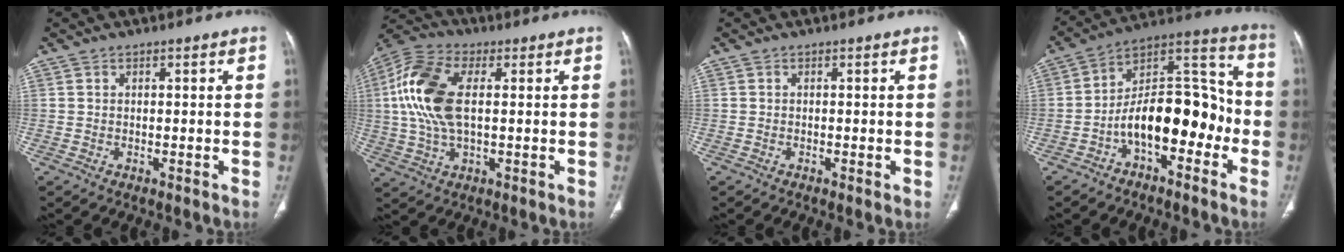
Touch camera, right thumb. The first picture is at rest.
{"total": 14.3, "force": [1.9, 7.5, 12.1], "torque": [-0.273, 0.014, 0.034]}
{"total": 0.7, "force": [-0.2, 0.2, 0.6], "torque": [-0.011, -0.002, -0.003]}
{"total": 17.2, "force": [-5.5, 8.9, 13.6], "torque": [-0.185, 0.082, -0.093]}